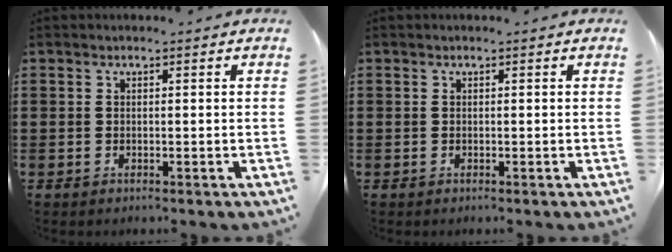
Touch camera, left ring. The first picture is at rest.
{"total": 0.0}